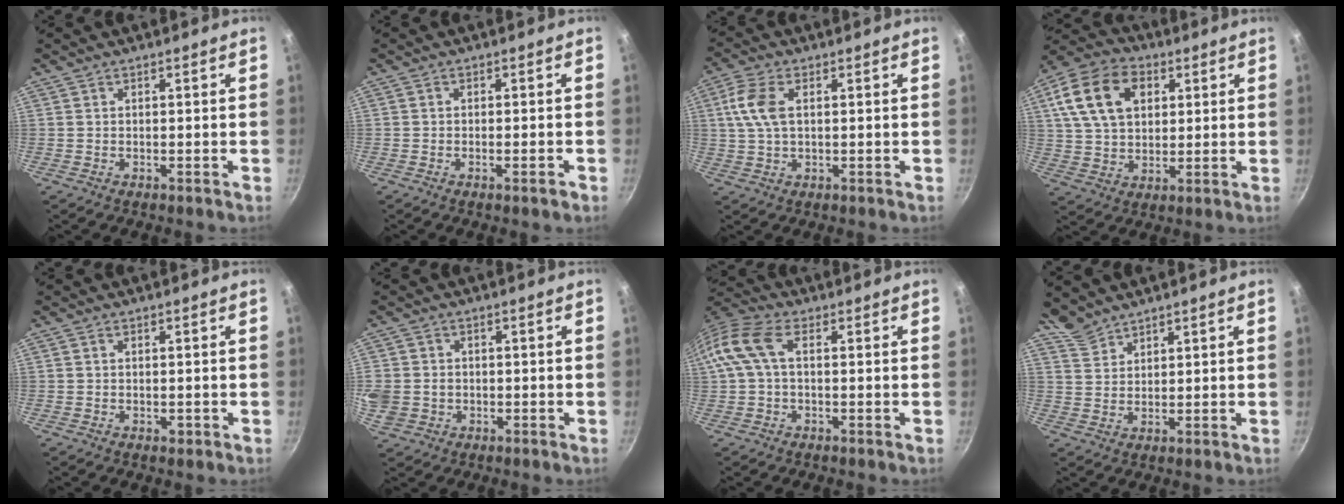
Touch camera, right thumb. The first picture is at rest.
{"total": 2.1, "force": [-1.1, 0.5, 1.7], "torque": [-0.030, 0.009, -0.019]}
{"total": 7.2, "force": [1.6, 3.9, 5.8], "torque": [-0.123, 0.010, 0.029]}
{"total": 16.1, "force": [5.3, 11.0, 10.5], "torque": [-0.174, 0.006, 0.087]}
{"total": 1.6, "force": [-0.3, 1.1, 1.0], "torque": [-0.012, 0.003, -0.005]}
{"total": 9.1, "force": [-0.7, 8.2, 4.0], "torque": [-0.111, 0.012, -0.005]}
{"total": 9.9, "force": [1.4, 5.6, 8.1], "torque": [-0.174, 0.030, 0.015]}
{"total": 3.9, "force": [3.7, 1.2, 0.4], "torque": [-0.008, -0.005, 0.082]}